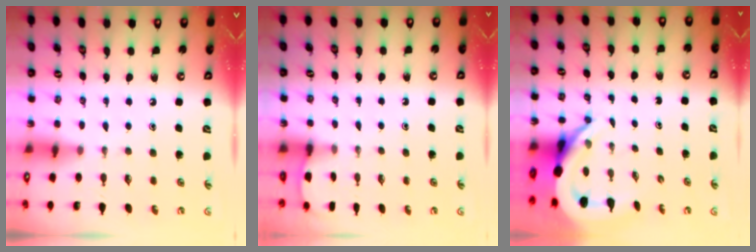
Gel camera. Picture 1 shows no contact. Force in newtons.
{"total": 0.9, "press": 0.9, "slide": 0.1}
{"total": 7.1, "press": 7.0, "slide": 1.1}